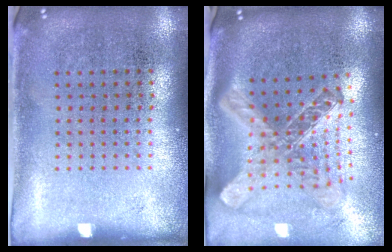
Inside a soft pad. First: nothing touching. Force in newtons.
{"total": 2.7, "press": 2.0, "slide": 1.9}